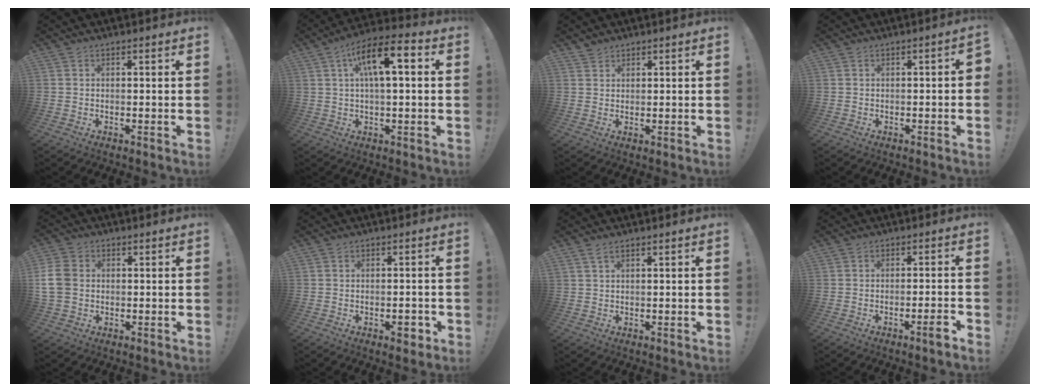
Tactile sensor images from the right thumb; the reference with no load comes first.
{"total": 12.3, "force": [2.9, 4.5, 11.0], "torque": [-0.168, -0.001, 0.045]}
{"total": 1.8, "force": [1.6, 0.8, 0.1], "torque": [-0.003, -0.010, 0.032]}
{"total": 1.7, "force": [-1.1, 0.5, 1.2], "torque": [-0.018, 0.006, -0.019]}
{"total": 9.3, "force": [0.3, 7.2, 5.8], "torque": [-0.134, 0.005, 0.012]}
{"total": 3.4, "force": [-1.6, 1.5, 2.5], "torque": [-0.031, 0.009, -0.026]}
{"total": 1.8, "force": [1.2, 0.4, 1.4], "torque": [-0.028, -0.001, 0.022]}
{"total": 4.6, "force": [-2.7, -0.1, 3.7], "torque": [-0.059, 0.006, -0.043]}